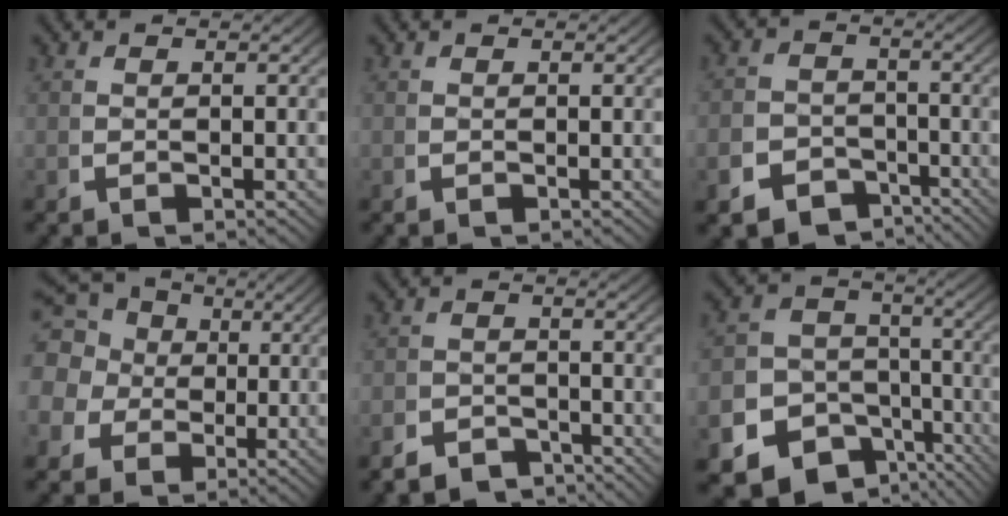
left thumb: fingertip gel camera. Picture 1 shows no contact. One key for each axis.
{"total": 0.0}
{"total": 9.3, "fx": -5.1, "fy": 7.3, "fz": 2.6, "tx": -0.042, "ty": -0.041, "tz": -0.082}
{"total": 12.4, "fx": 4.0, "fy": 10.7, "fz": 4.9, "tx": -0.118, "ty": -0.002, "tz": 0.052}
{"total": 3.7, "fx": -3.3, "fy": 1.7, "fz": 0.3, "tx": 0.006, "ty": -0.018, "tz": -0.059}
{"total": 12.9, "fx": -5.5, "fy": 10.3, "fz": 5.5, "tx": -0.105, "ty": -0.047, "tz": -0.091}